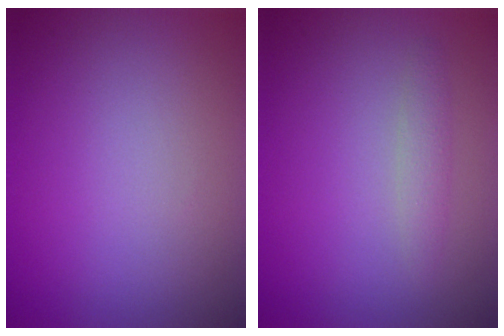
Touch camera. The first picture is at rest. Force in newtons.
{"total": 1.3, "press": 1.3, "slide": 0.0}